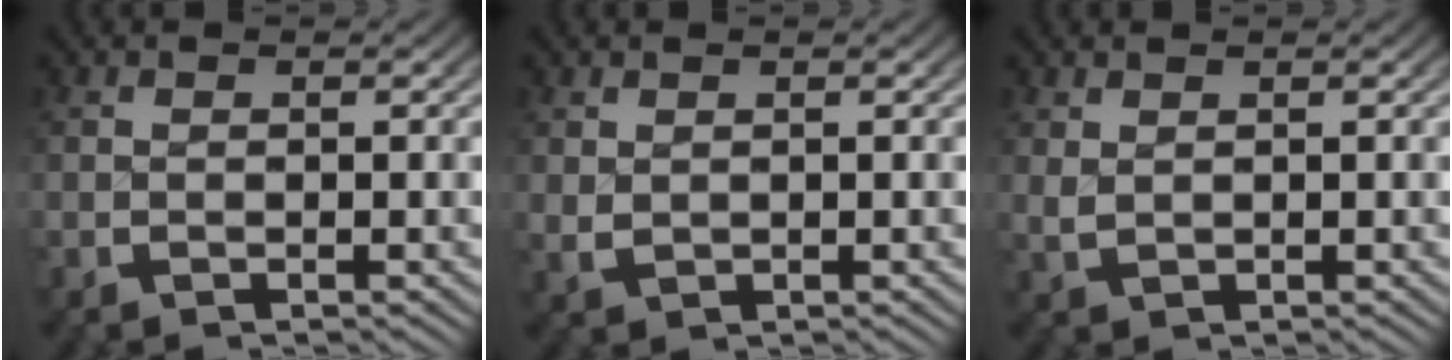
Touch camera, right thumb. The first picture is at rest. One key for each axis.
{"total": 1.1, "fx": 0.5, "fy": 0.8, "fz": 0.6, "tx": -0.014, "ty": -0.004, "tz": 0.018}
{"total": 1.1, "fx": 0.8, "fy": 0.5, "fz": 0.6, "tx": -0.013, "ty": -0.001, "tz": 0.021}